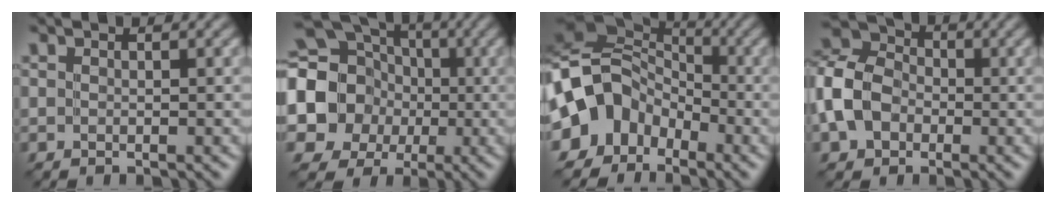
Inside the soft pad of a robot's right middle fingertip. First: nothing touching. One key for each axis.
{"total": 15.1, "fx": -0.7, "fy": 13.8, "fz": 6.1, "tx": -0.152, "ty": 0.008, "tz": -0.054}
{"total": 11.3, "fx": -4.4, "fy": 8.9, "fz": 5.3, "tx": -0.097, "ty": 0.000, "tz": -0.104}
{"total": 7.6, "fx": -2.2, "fy": 5.8, "fz": 4.4, "tx": -0.097, "ty": 0.008, "tz": -0.066}